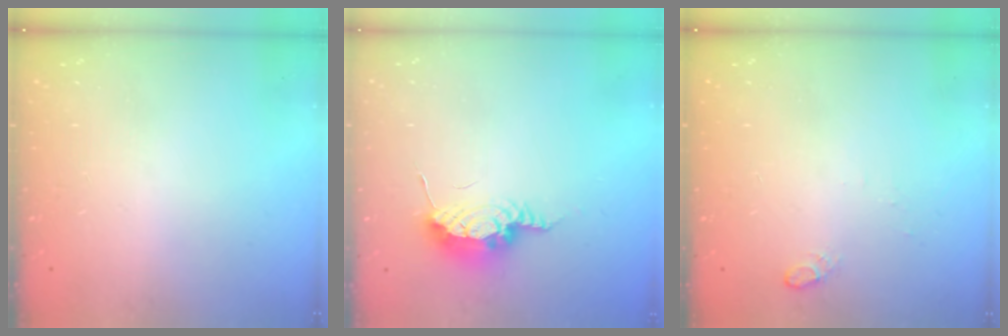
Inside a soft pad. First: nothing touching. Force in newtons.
{"total": 8.4, "press": 8.1, "slide": 2.3}
{"total": 6.2, "press": 4.6, "slide": 4.1}